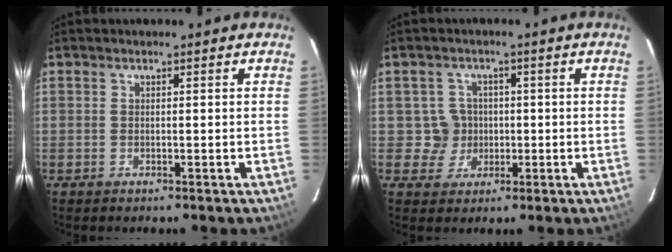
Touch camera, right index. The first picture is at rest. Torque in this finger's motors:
{"motor_torque": [-0.19, 0.10, 0.02, 0.00]}